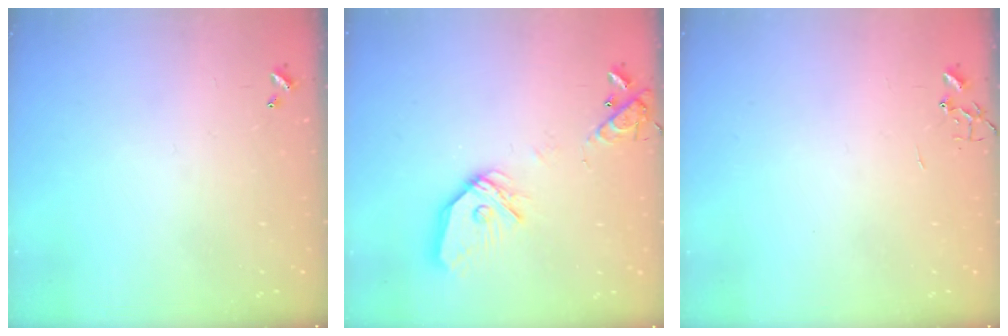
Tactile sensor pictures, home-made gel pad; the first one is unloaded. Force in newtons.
{"total": 15.8, "press": 15.6, "slide": 2.1}
{"total": 0.0}